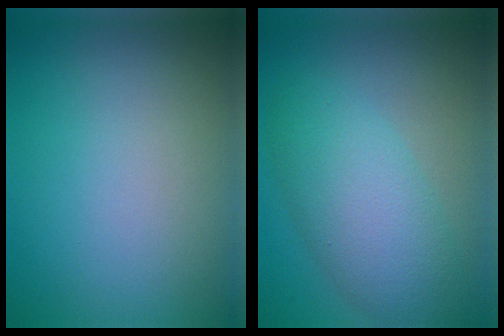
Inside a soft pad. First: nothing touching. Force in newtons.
{"total": 5.8, "press": 5.8, "slide": 0.1}